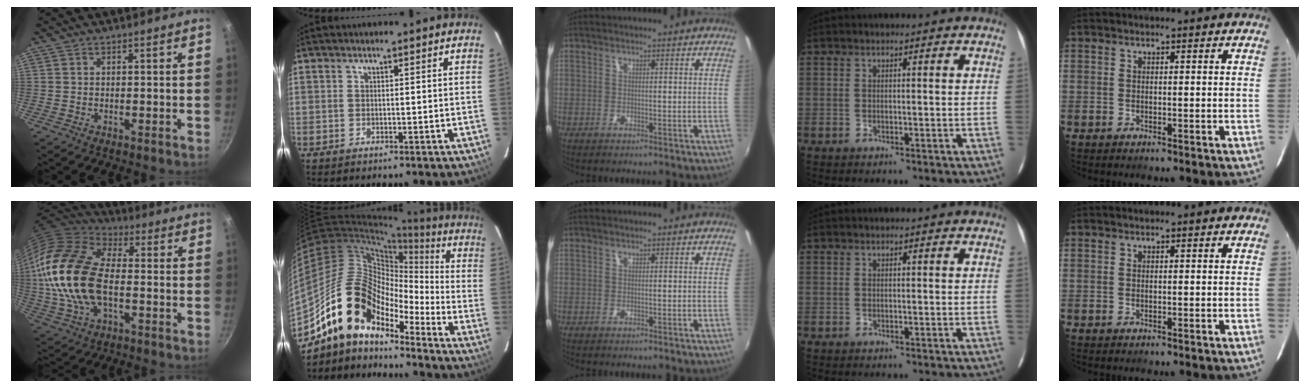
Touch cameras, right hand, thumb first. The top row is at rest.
{"thumb": {"total": 21.4, "force": [-1.4, 12.6, 17.2], "torque": [-0.336, 0.027, -0.036]}, "index": {"total": 17.1, "force": [-12.7, 8.1, 8.2], "torque": [-0.152, 0.010, -0.240]}}